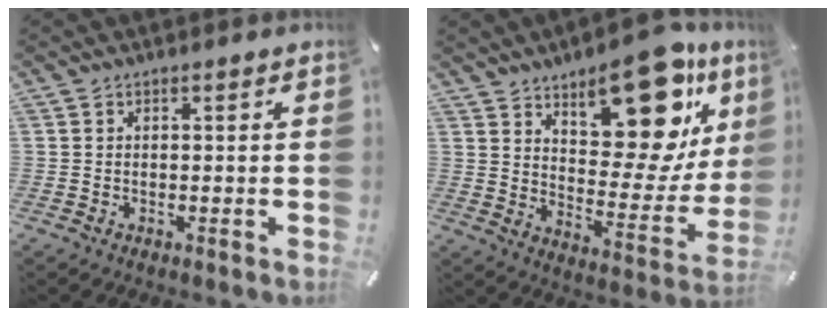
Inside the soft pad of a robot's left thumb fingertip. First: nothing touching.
{"total": 21.8, "force": [13.8, 10.5, 13.2], "torque": [-0.154, -0.105, 0.227]}